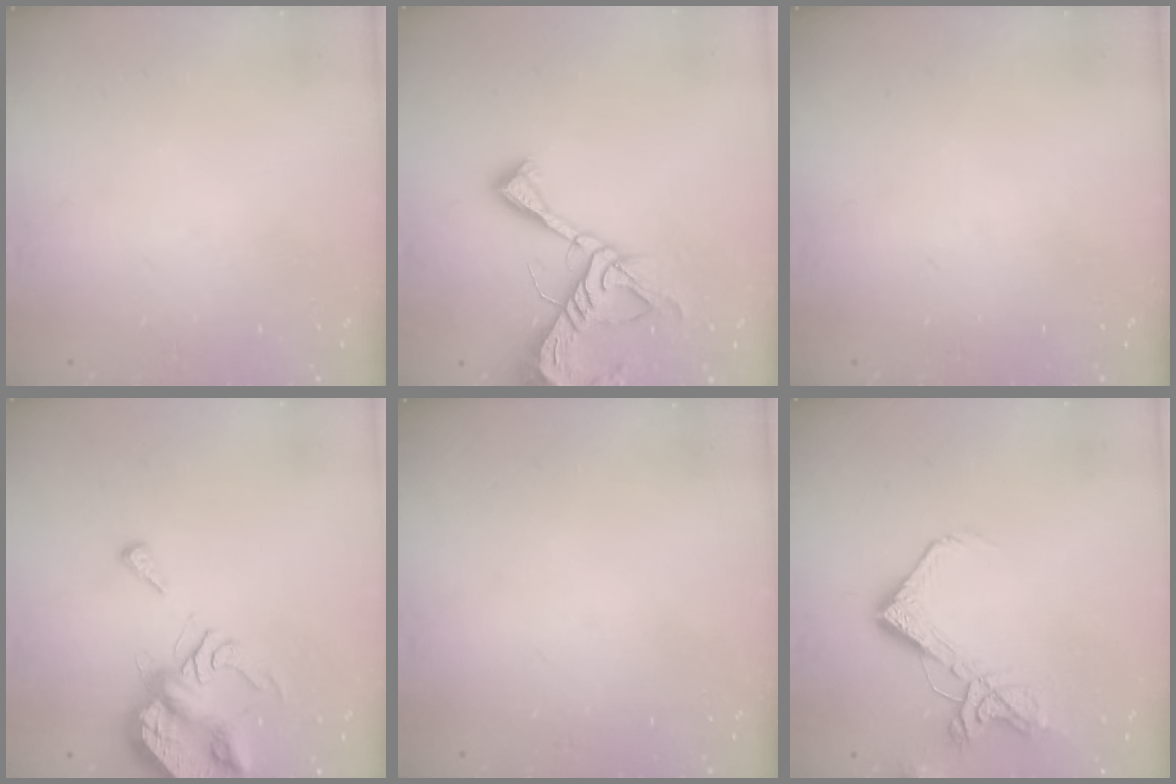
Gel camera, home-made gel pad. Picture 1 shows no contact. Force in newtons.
{"total": 12.4, "press": 12.3, "slide": 1.3}
{"total": 0.0}
{"total": 8.2, "press": 8.1, "slide": 1.0}
{"total": 0.0}
{"total": 10.8, "press": 10.7, "slide": 1.3}